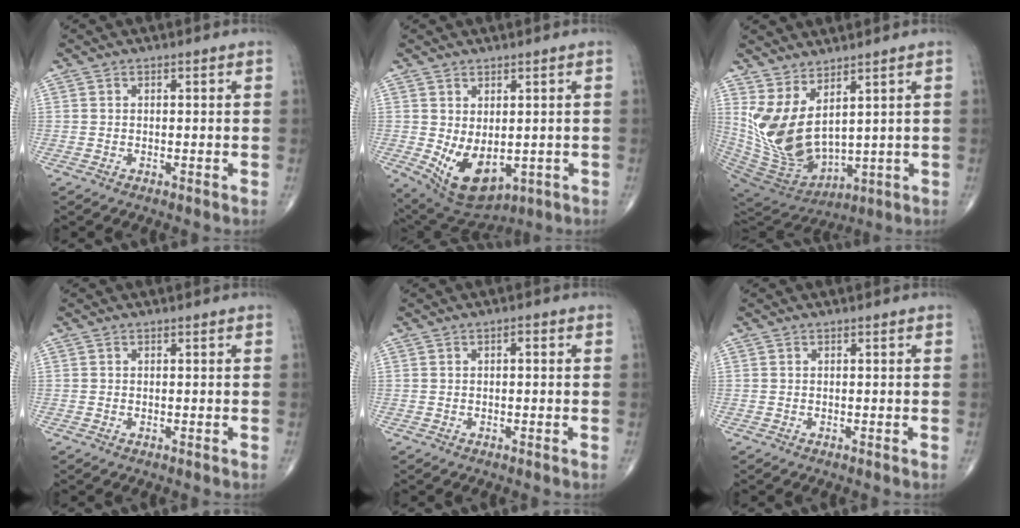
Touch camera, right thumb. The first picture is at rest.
{"total": 10.2, "force": [-1.4, 6.0, 8.2], "torque": [-0.123, -0.007, 0.008]}
{"total": 13.4, "force": [4.9, 6.3, 10.8], "torque": [-0.209, -0.047, 0.125]}
{"total": 0.0}
{"total": 1.2, "force": [0.2, 0.5, 1.1], "torque": [-0.015, 0.002, 0.000]}
{"total": 0.0}